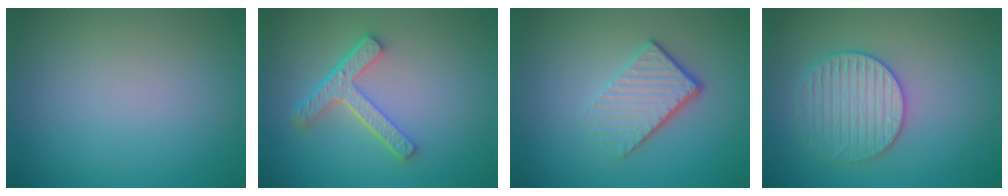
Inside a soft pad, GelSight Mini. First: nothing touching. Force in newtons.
{"total": 3.9, "press": 2.9, "slide": 2.5}
{"total": 4.1, "press": 2.8, "slide": 3.0}
{"total": 3.6, "press": 3.5, "slide": 0.8}